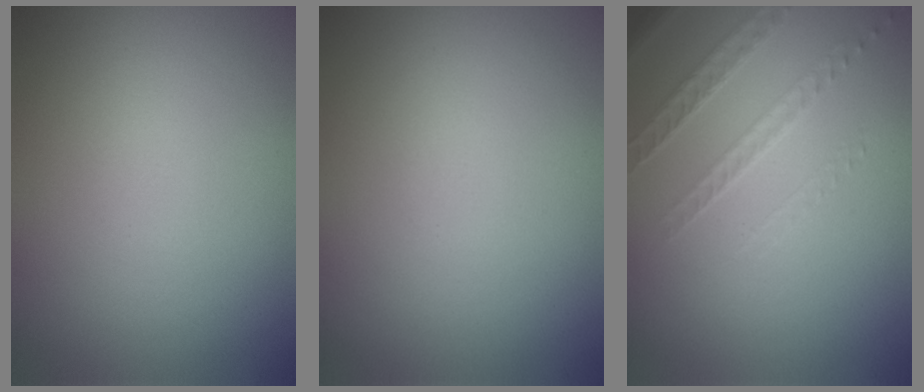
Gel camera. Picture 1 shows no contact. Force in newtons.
{"total": 0.0}
{"total": 1.4, "press": 1.0, "slide": 0.9}